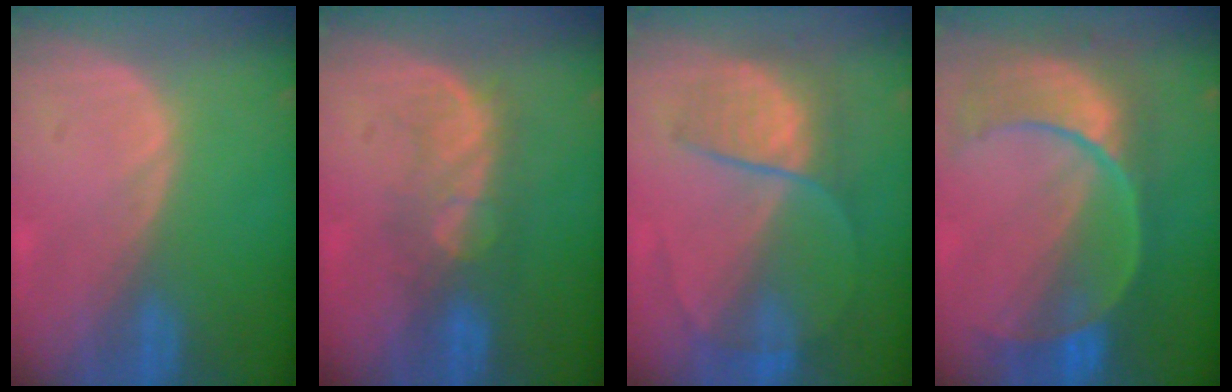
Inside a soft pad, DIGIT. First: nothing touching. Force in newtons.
{"total": 5.6, "press": 5.5, "slide": 1.3}
{"total": 6.7, "press": 6.5, "slide": 1.6}
{"total": 10.9, "press": 9.3, "slide": 5.7}